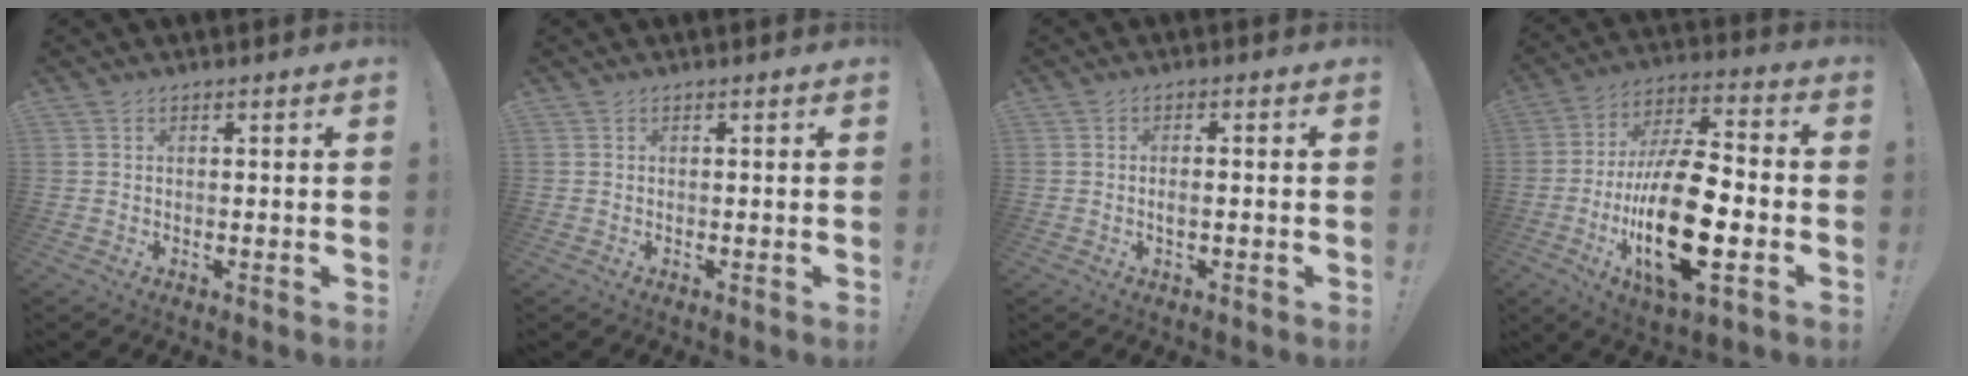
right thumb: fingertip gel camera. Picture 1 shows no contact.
{"total": 0.0}
{"total": 2.2, "force": [-1.0, 0.5, 1.8], "torque": [-0.036, 0.005, -0.018]}
{"total": 24.3, "force": [-5.8, 9.5, 21.6], "torque": [-0.420, 0.018, -0.091]}